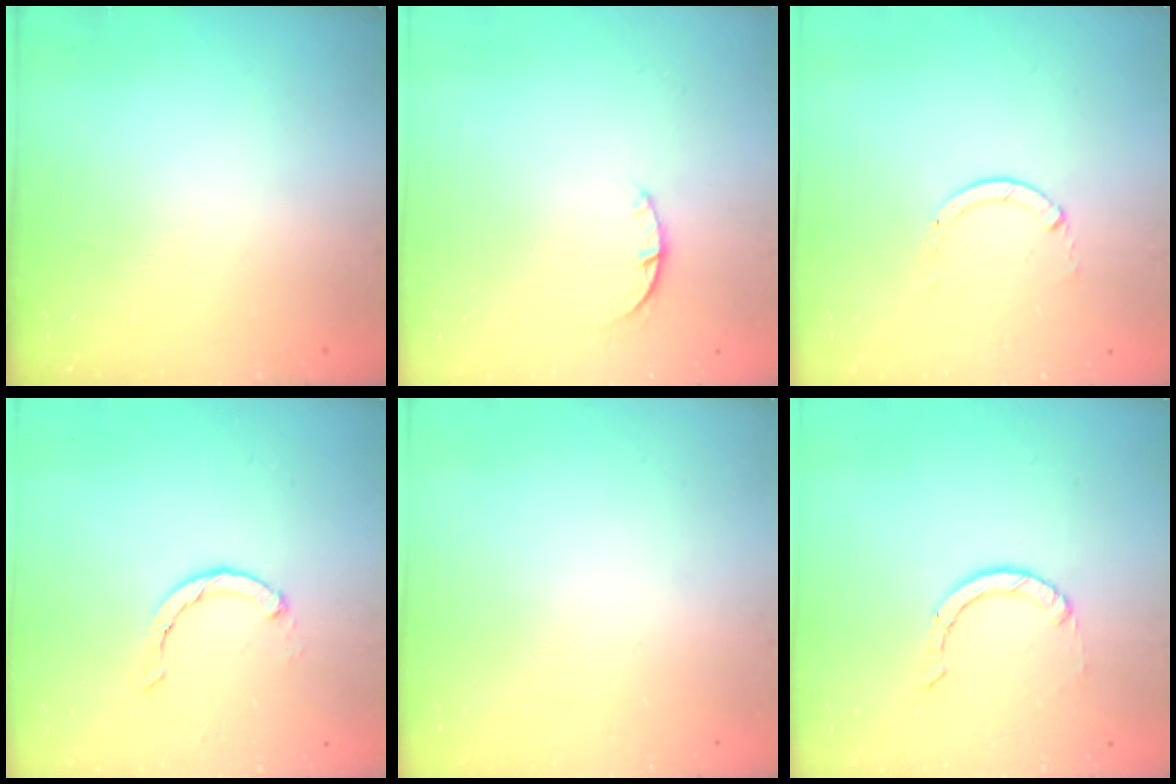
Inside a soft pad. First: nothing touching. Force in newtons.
{"total": 1.2, "press": 1.2, "slide": 0.3}
{"total": 0.0}
{"total": 2.4, "press": 2.4, "slide": 0.4}
{"total": 0.0}
{"total": 0.9, "press": 0.9, "slide": 0.1}